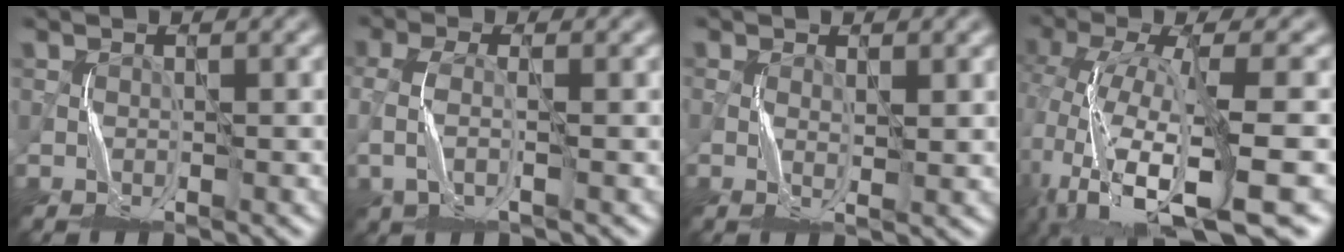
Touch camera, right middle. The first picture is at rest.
{"total": 2.4, "force": [-0.8, 0.6, 2.1], "torque": [-0.054, -0.002, -0.019]}
{"total": 1.0, "force": [0.1, 0.1, 1.0], "torque": [-0.019, 0.000, 0.001]}
{"total": 13.9, "force": [-4.2, 3.1, 12.9], "torque": [-0.257, -0.014, -0.050]}